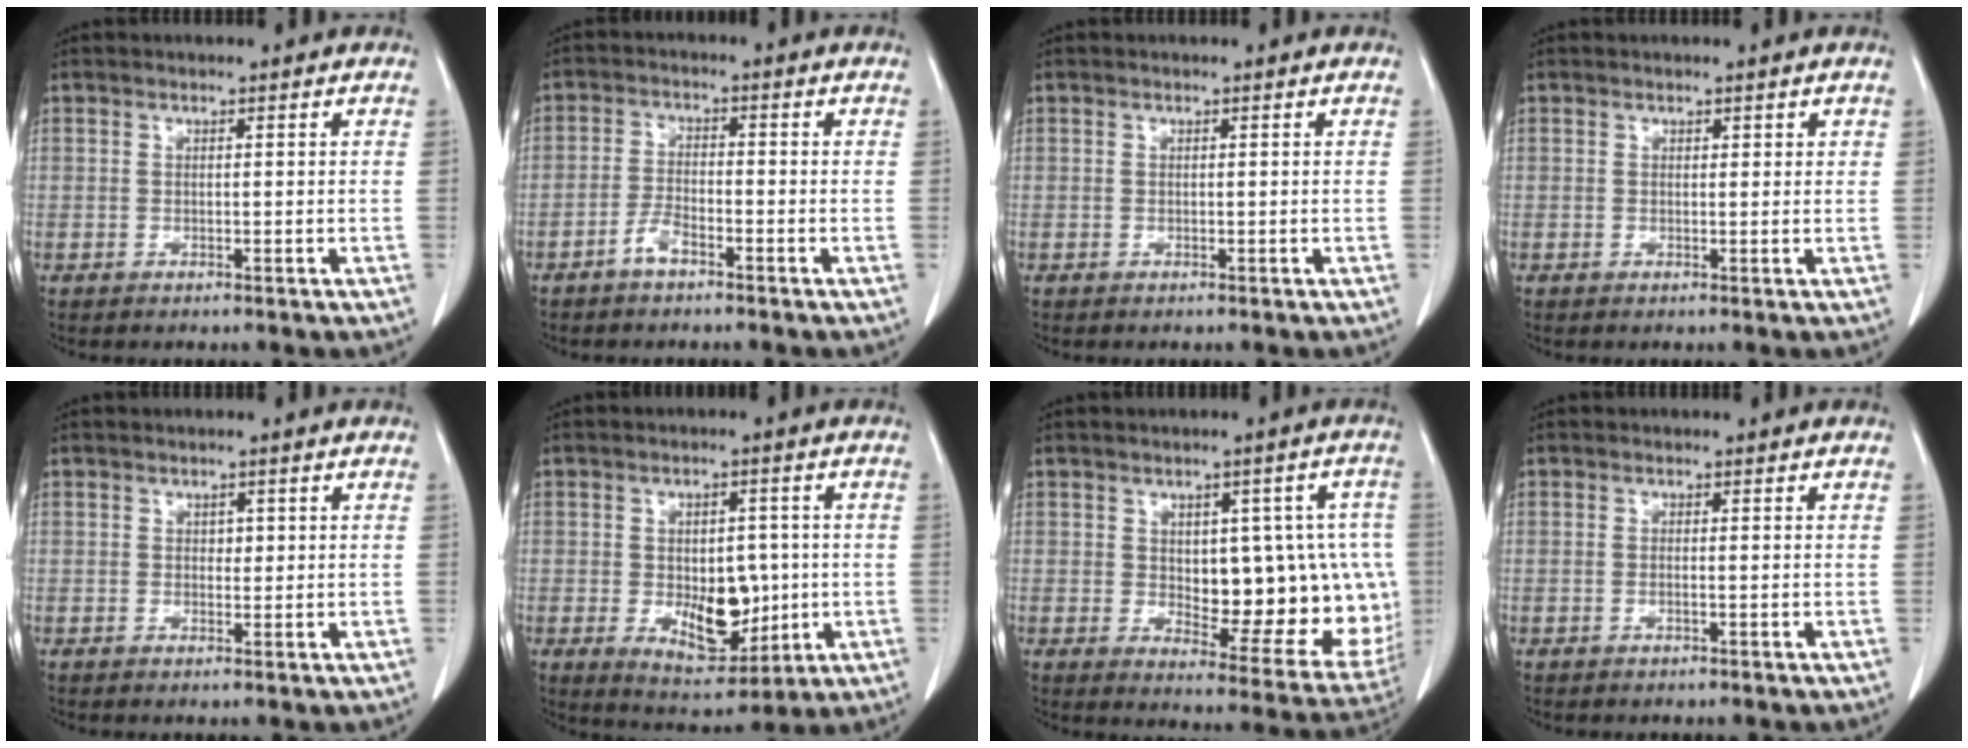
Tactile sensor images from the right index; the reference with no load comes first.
{"total": 3.2, "force": [-2.3, 0.9, 2.0], "torque": [-0.042, 0.004, -0.047]}
{"total": 0.0}
{"total": 0.9, "force": [0.6, 0.5, 0.5], "torque": [0.001, 0.000, 0.005]}
{"total": 1.1, "force": [0.3, 0.8, 0.7], "torque": [-0.007, 0.000, 0.003]}
{"total": 9.6, "force": [-1.2, 5.3, 7.9], "torque": [-0.115, 0.000, -0.003]}
{"total": 16.9, "force": [0.0, 7.8, 15.0], "torque": [-0.156, 0.013, 0.024]}
{"total": 0.6, "force": [-0.2, 0.0, 0.5], "torque": [-0.011, 0.000, -0.002]}